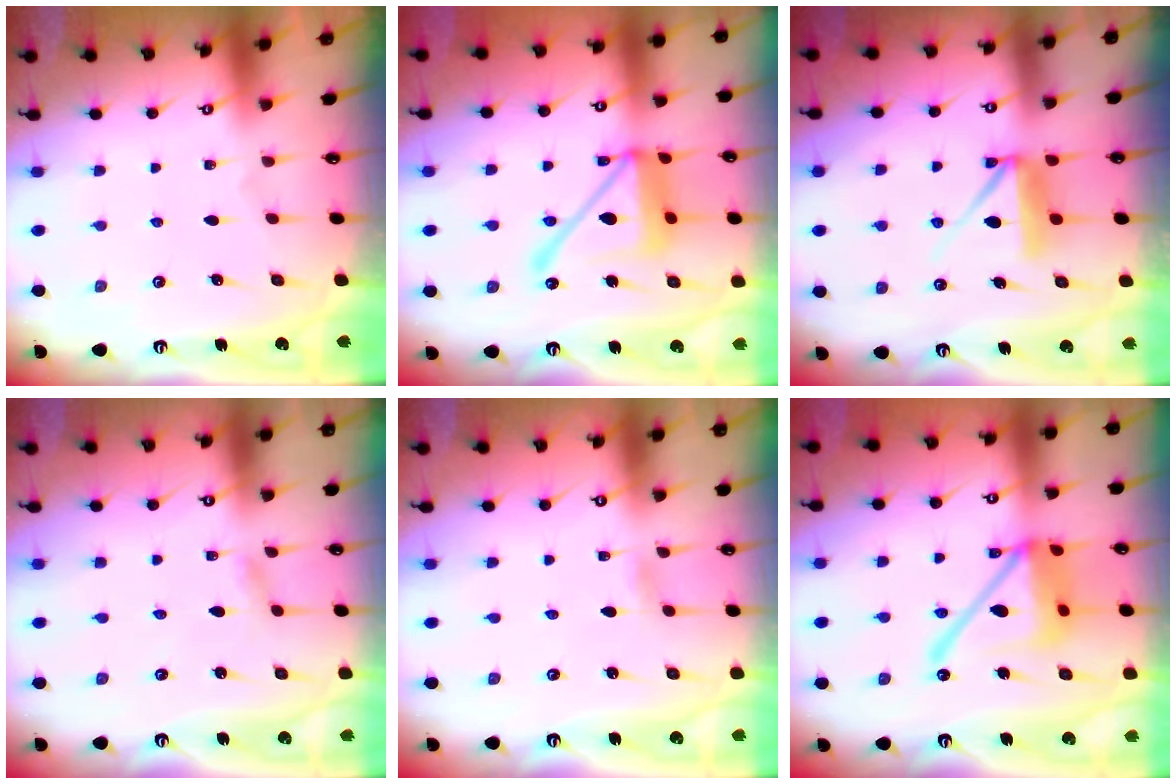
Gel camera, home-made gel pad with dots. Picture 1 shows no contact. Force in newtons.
{"total": 16.8, "press": 16.7, "slide": 1.9}
{"total": 7.8, "press": 7.8, "slide": 0.9}
{"total": 1.2, "press": 1.2, "slide": 0.1}
{"total": 1.0, "press": 1.0, "slide": 0.1}
{"total": 18.2, "press": 18.1, "slide": 1.6}